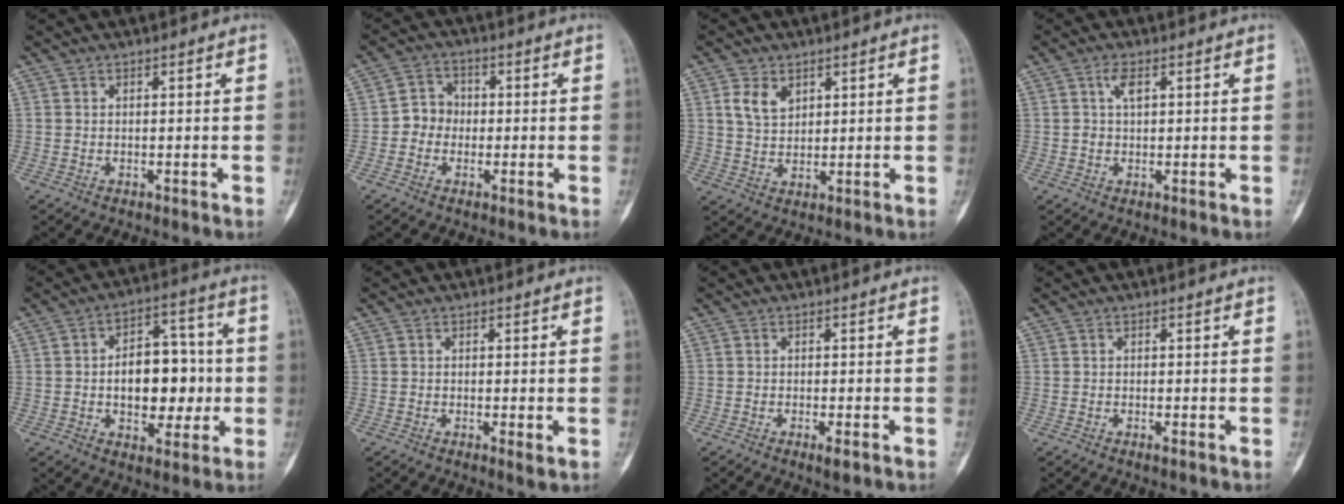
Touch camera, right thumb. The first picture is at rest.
{"total": 4.6, "force": [-0.9, 4.2, 1.7], "torque": [-0.004, 0.016, -0.028]}
{"total": 5.7, "force": [2.5, 4.0, 3.2], "torque": [-0.042, -0.012, 0.051]}
{"total": 2.7, "force": [1.1, 1.4, 2.0], "torque": [-0.031, 0.003, 0.021]}
{"total": 14.7, "force": [-1.0, 9.2, 11.4], "torque": [-0.126, 0.029, -0.008]}
{"total": 1.6, "force": [-0.3, 0.3, 1.5], "torque": [-0.027, -0.006, -0.007]}
{"total": 2.1, "force": [-1.0, 0.5, 1.8], "torque": [-0.027, -0.002, -0.015]}
{"total": 0.7, "force": [-0.3, 0.2, 0.6], "torque": [-0.010, -0.001, -0.006]}